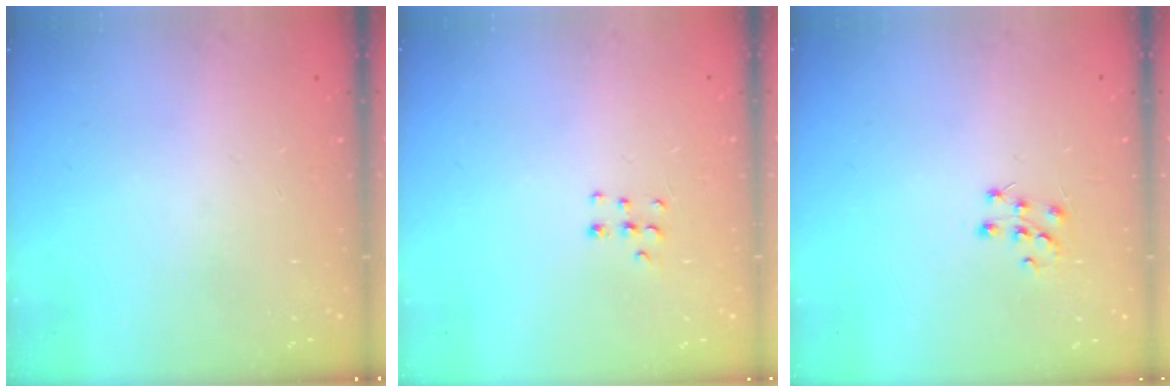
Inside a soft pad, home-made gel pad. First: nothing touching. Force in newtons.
{"total": 4.4, "press": 4.3, "slide": 0.9}
{"total": 7.2, "press": 7.1, "slide": 0.7}